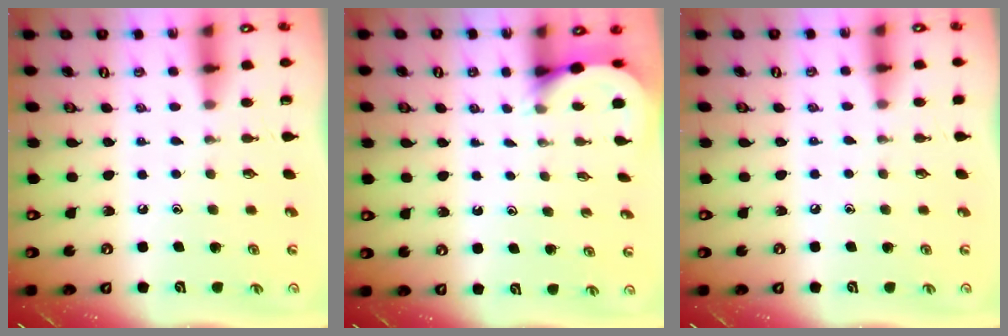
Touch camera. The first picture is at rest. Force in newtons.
{"total": 3.0, "press": 3.0, "slide": 0.2}
{"total": 2.6, "press": 2.6, "slide": 0.3}